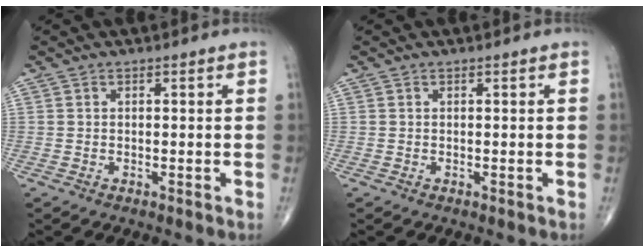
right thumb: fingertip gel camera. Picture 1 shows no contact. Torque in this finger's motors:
{"motor_torque": [-0.01, 0.00, 0.04, 0.05, 0.02]}